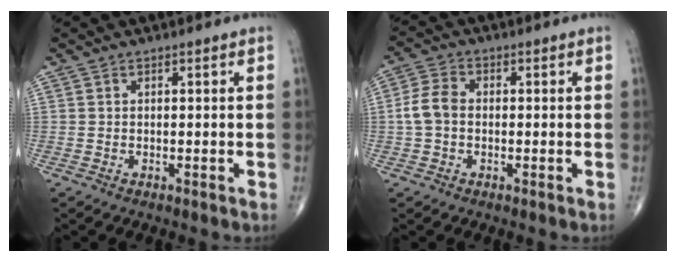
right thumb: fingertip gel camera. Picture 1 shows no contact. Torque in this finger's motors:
{"motor_torque": [-0.28, 0.36, 0.57, 0.03, 0.17]}